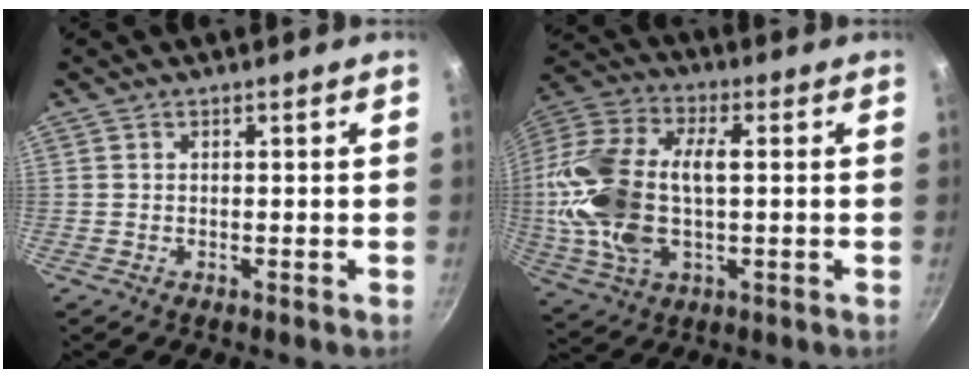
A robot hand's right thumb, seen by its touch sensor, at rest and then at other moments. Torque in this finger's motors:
{"motor_torque": [2.51, 2.50, 1.22, 0.73, 0.53]}